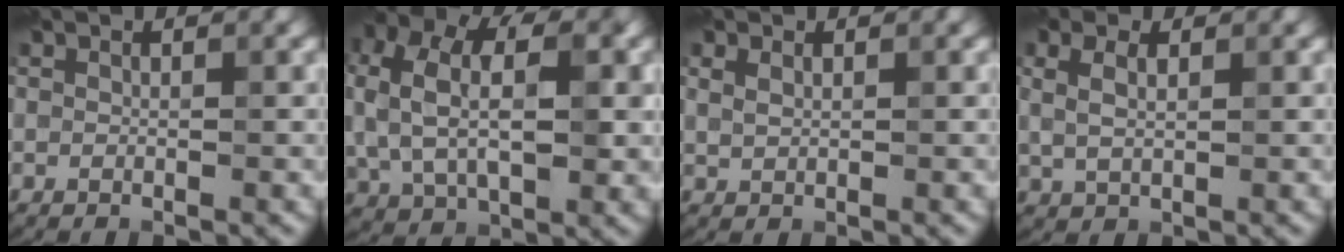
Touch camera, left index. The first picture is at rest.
{"total": 9.2, "force": [1.2, 5.6, 7.1], "torque": [-0.145, 0.007, 0.015]}
{"total": 1.3, "force": [0.6, 0.8, 0.8], "torque": [-0.019, 0.001, 0.015]}
{"total": 2.9, "force": [1.1, 1.6, 2.2], "torque": [-0.047, 0.002, 0.022]}